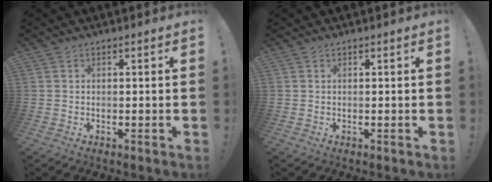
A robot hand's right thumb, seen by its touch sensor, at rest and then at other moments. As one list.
[{"total": 0.0}]